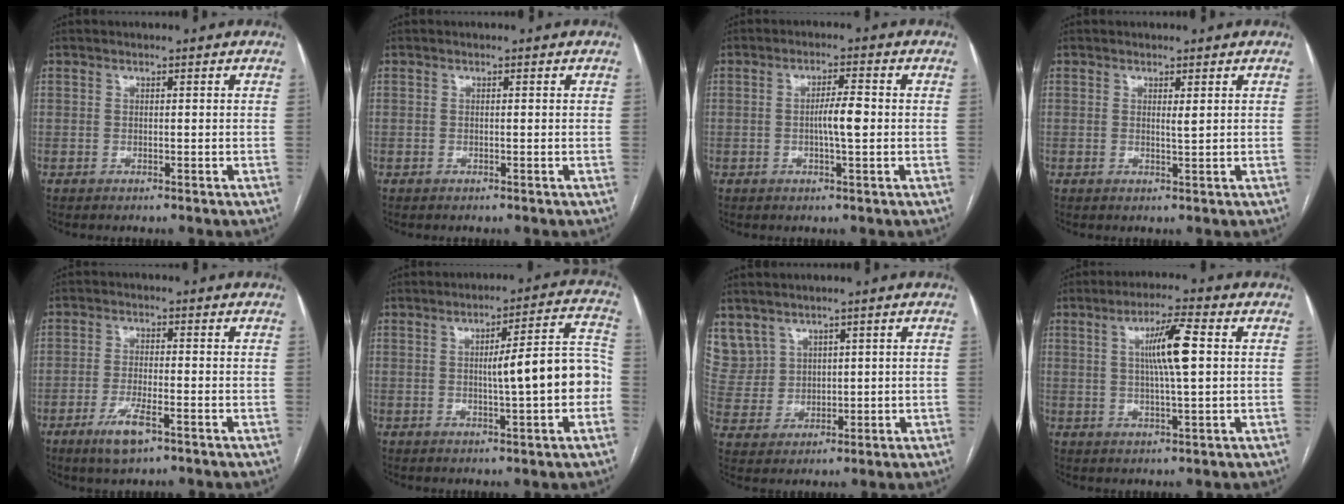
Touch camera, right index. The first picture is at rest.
{"total": 0.0}
{"total": 4.2, "force": [-0.3, 0.3, 4.2], "torque": [-0.073, 0.001, -0.006]}
{"total": 1.1, "force": [0.5, -0.1, 1.0], "torque": [-0.021, -0.005, 0.008]}
{"total": 5.2, "force": [-2.9, 1.1, 4.2], "torque": [-0.085, -0.005, -0.050]}
{"total": 10.9, "force": [-1.1, 1.1, 10.8], "torque": [-0.137, 0.030, -0.014]}
{"total": 8.9, "force": [5.4, 6.9, 1.4], "torque": [-0.051, 0.027, 0.135]}
{"total": 7.9, "force": [1.6, 0.4, 7.8], "torque": [-0.137, 0.005, 0.026]}